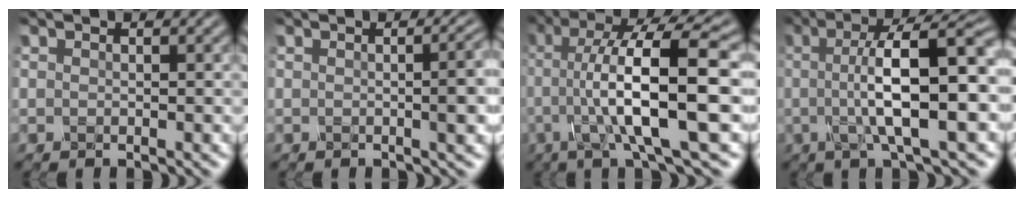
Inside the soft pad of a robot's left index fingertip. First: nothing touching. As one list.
[{"total": 6.9, "force": [0.6, 3.2, 6.0], "torque": [-0.033, 0.039, -0.013]}, {"total": 11.7, "force": [-0.5, 2.4, 11.4], "torque": [-0.150, 0.016, -0.011]}, {"total": 10.8, "force": [0.3, 2.7, 10.4], "torque": [-0.139, 0.013, -0.007]}]